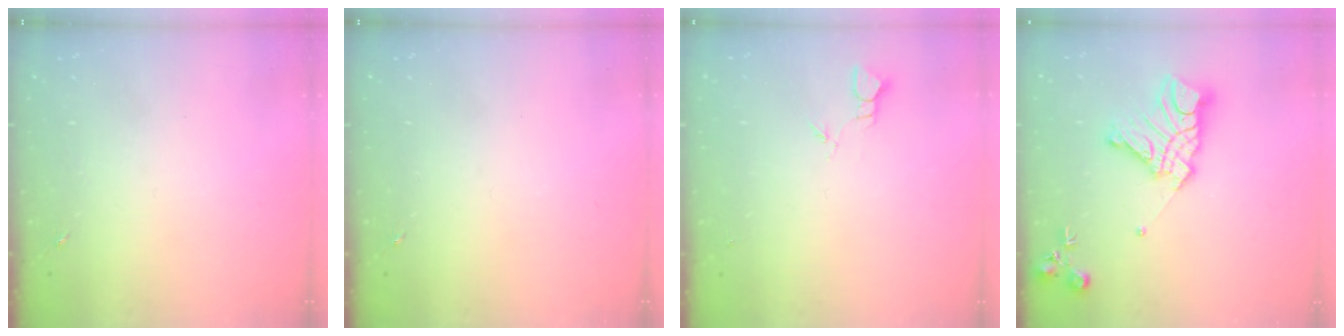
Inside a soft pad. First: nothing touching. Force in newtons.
{"total": 0.0}
{"total": 2.4, "press": 2.4, "slide": 0.2}
{"total": 16.4, "press": 16.3, "slide": 1.4}